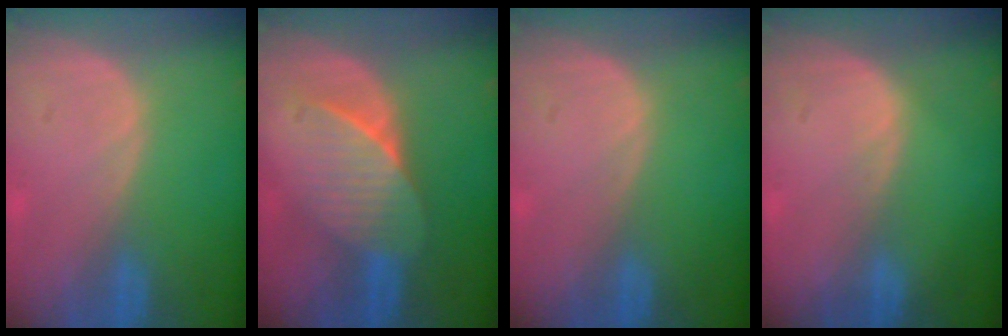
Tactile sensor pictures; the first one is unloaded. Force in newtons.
{"total": 7.4, "press": 6.7, "slide": 3.2}
{"total": 0.0}
{"total": 0.6, "press": 0.6, "slide": 0.1}